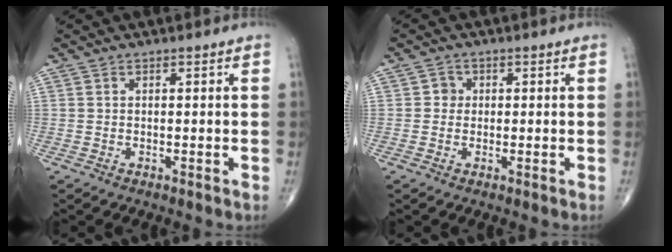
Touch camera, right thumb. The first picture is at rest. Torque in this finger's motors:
{"motor_torque": [0.19, 0.59, 0.16, -0.02, 0.01]}